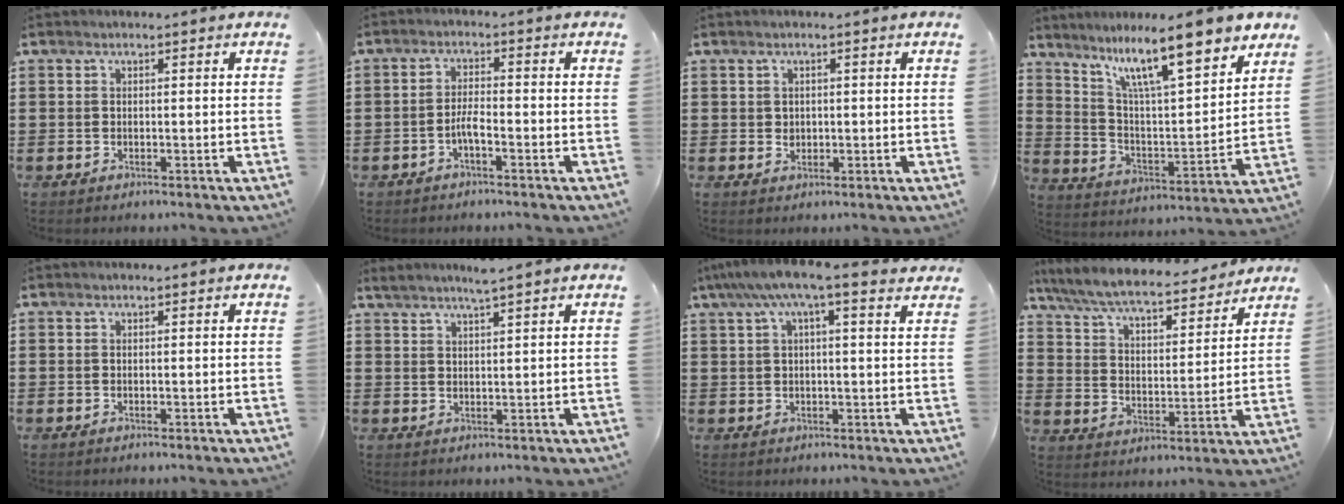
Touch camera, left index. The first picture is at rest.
{"total": 2.8, "force": [-1.3, 0.6, 2.4], "torque": [-0.051, 0.002, -0.027]}
{"total": 1.1, "force": [0.4, 0.9, 0.4], "torque": [-0.010, 0.006, 0.007]}
{"total": 12.9, "force": [9.3, 2.0, 8.7], "torque": [-0.171, -0.045, 0.151]}
{"total": 0.0}
{"total": 2.8, "force": [2.5, -0.7, 1.2], "torque": [-0.028, -0.002, 0.045]}
{"total": 6.1, "force": [4.0, 0.9, 4.5], "torque": [-0.100, -0.003, 0.066]}
{"total": 7.6, "force": [6.9, 0.7, 3.1], "torque": [-0.089, -0.040, 0.119]}